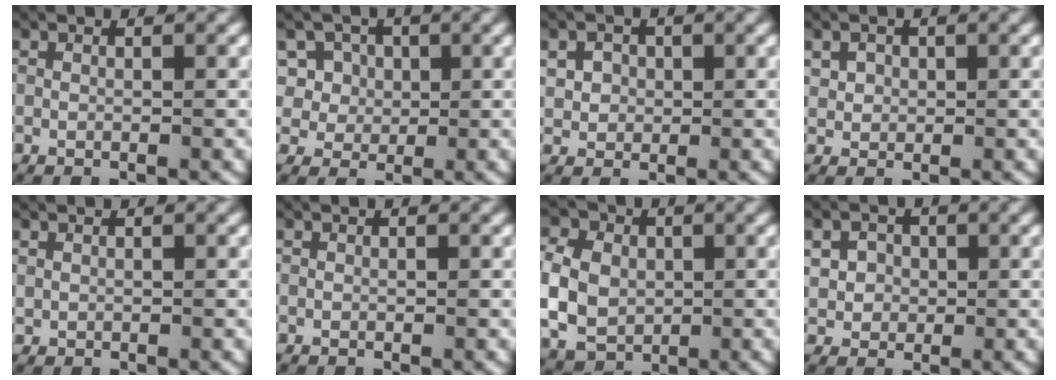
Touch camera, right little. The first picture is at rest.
{"total": 6.6, "force": [0.8, 6.1, 2.2], "torque": [-0.072, -0.013, 0.012]}
{"total": 3.5, "force": [0.5, 3.1, 1.5], "torque": [-0.042, -0.008, 0.016]}
{"total": 2.3, "force": [0.5, 2.1, 1.0], "torque": [-0.032, -0.006, 0.015]}
{"total": 0.7, "force": [0.4, 0.6, 0.2], "torque": [-0.008, -0.001, 0.011]}
{"total": 0.0}
{"total": 8.8, "force": [-0.9, 7.7, 4.2], "torque": [-0.112, -0.020, -0.010]}
{"total": 4.0, "force": [0.3, 3.7, 1.7], "torque": [-0.045, -0.011, 0.012]}